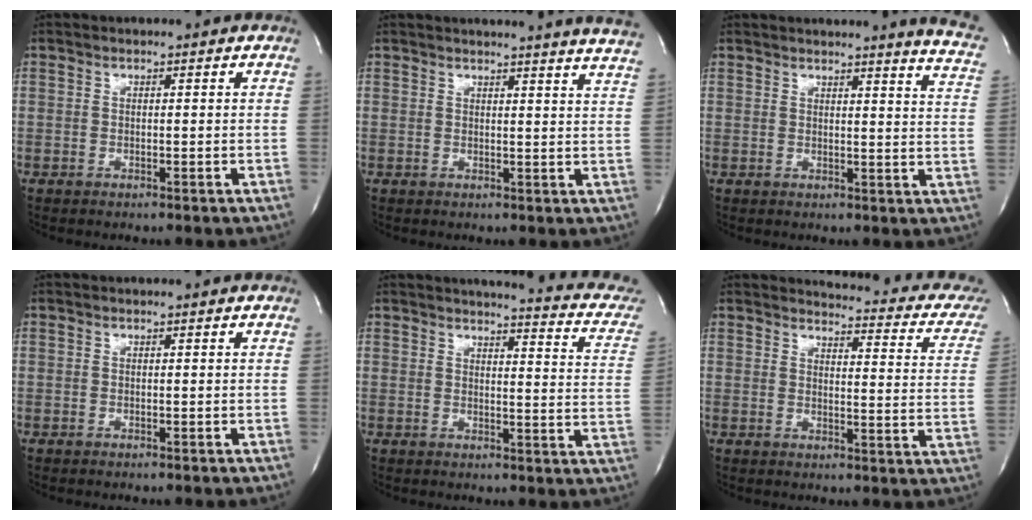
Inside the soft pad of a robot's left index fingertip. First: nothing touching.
{"total": 14.9, "force": [14.3, -0.8, 4.2], "torque": [-0.064, -0.061, 0.152]}
{"total": 10.8, "force": [10.0, -0.2, 4.1], "torque": [-0.039, -0.067, 0.085]}
{"total": 0.0}
{"total": 14.6, "force": [12.9, 2.3, 6.5], "torque": [-0.065, -0.048, 0.119]}
{"total": 15.3, "force": [14.3, 2.2, 4.7], "torque": [-0.040, -0.071, 0.133]}